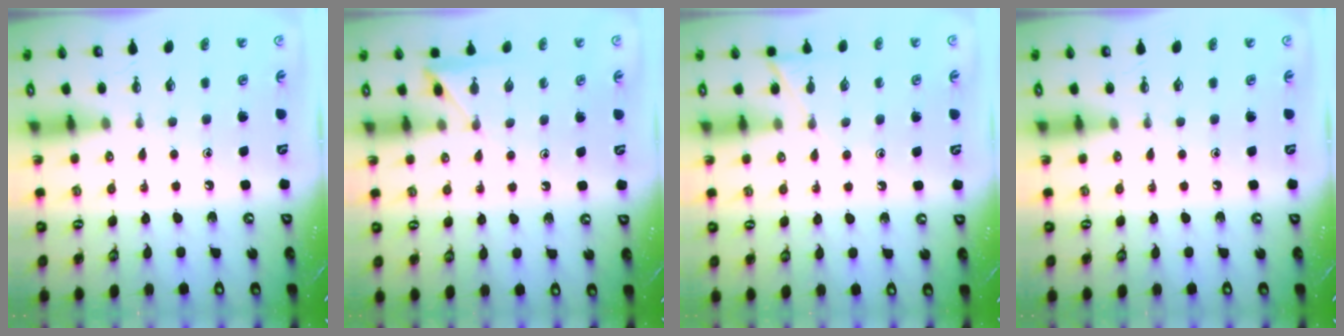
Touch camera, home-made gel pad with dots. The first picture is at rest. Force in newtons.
{"total": 5.5, "press": 5.5, "slide": 0.5}
{"total": 7.0, "press": 6.9, "slide": 0.5}
{"total": 0.0}